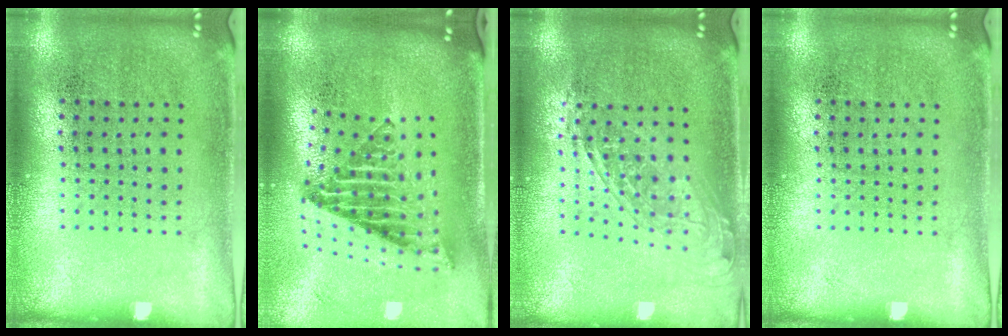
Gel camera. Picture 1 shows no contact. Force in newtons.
{"total": 2.7, "press": 1.7, "slide": 2.0}
{"total": 1.7, "press": 1.3, "slide": 1.0}
{"total": 0.0}